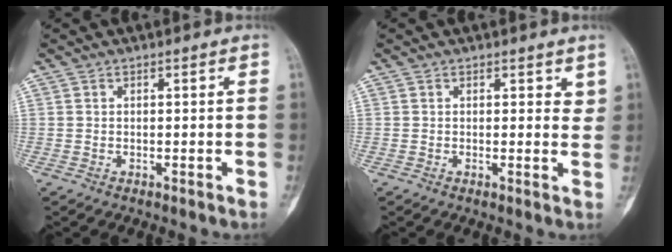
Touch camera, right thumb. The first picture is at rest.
{"total": 2.0, "force": [1.3, 1.2, 1.1], "torque": [0.006, -0.006, 0.013]}